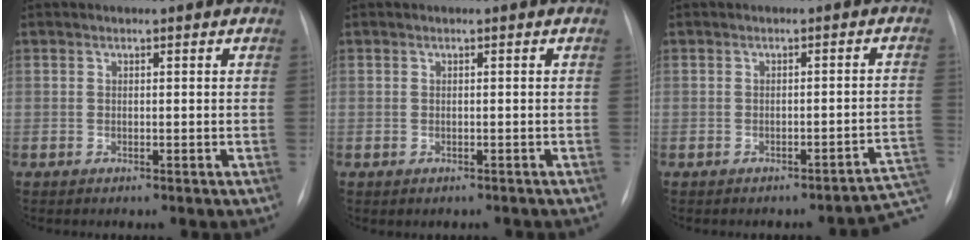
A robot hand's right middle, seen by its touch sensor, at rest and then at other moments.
{"total": 0.8, "force": [-0.6, 0.5, 0.3], "torque": [-0.005, 0.000, -0.005]}
{"total": 4.4, "force": [-3.8, 0.5, 2.3], "torque": [-0.004, 0.027, -0.034]}